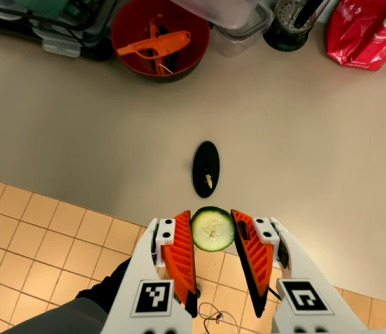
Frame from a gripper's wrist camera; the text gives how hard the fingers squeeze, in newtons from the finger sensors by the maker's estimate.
{"total": 8.0, "left": 7.3, "right": 8.7}